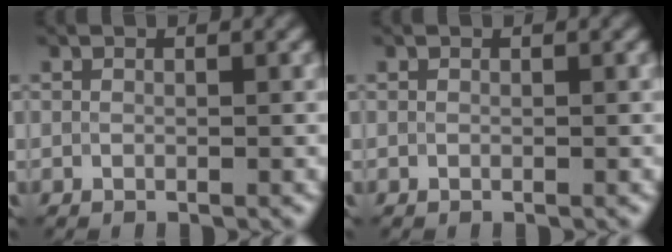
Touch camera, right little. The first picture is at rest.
{"total": 0.0}